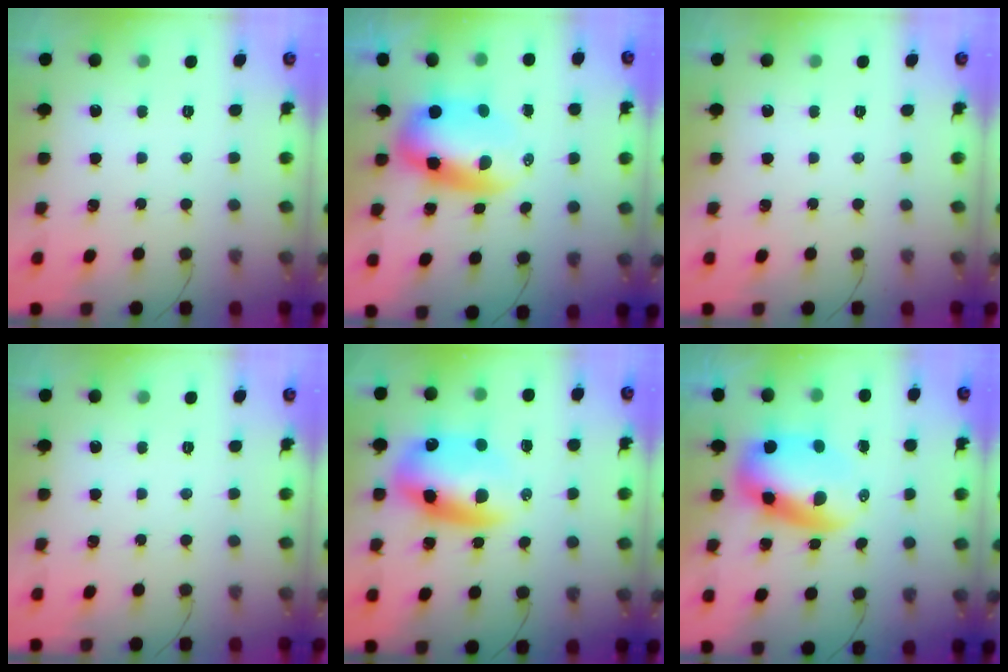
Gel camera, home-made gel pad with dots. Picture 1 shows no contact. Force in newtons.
{"total": 8.3, "press": 7.9, "slide": 2.3}
{"total": 0.0}
{"total": 0.0}
{"total": 12.2, "press": 11.9, "slide": 2.8}
{"total": 9.0, "press": 8.8, "slide": 1.9}